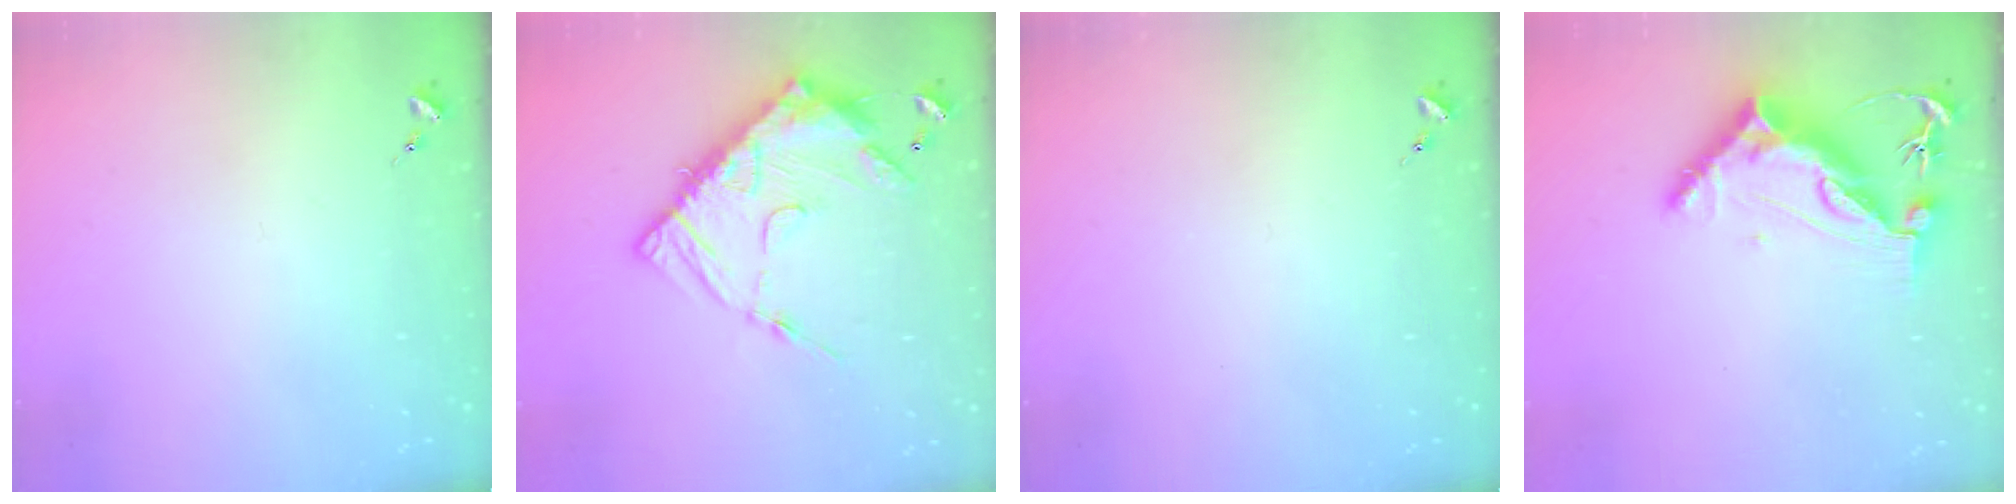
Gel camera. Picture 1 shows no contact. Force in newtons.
{"total": 16.0, "press": 15.9, "slide": 1.5}
{"total": 0.0}
{"total": 9.9, "press": 9.8, "slide": 1.1}